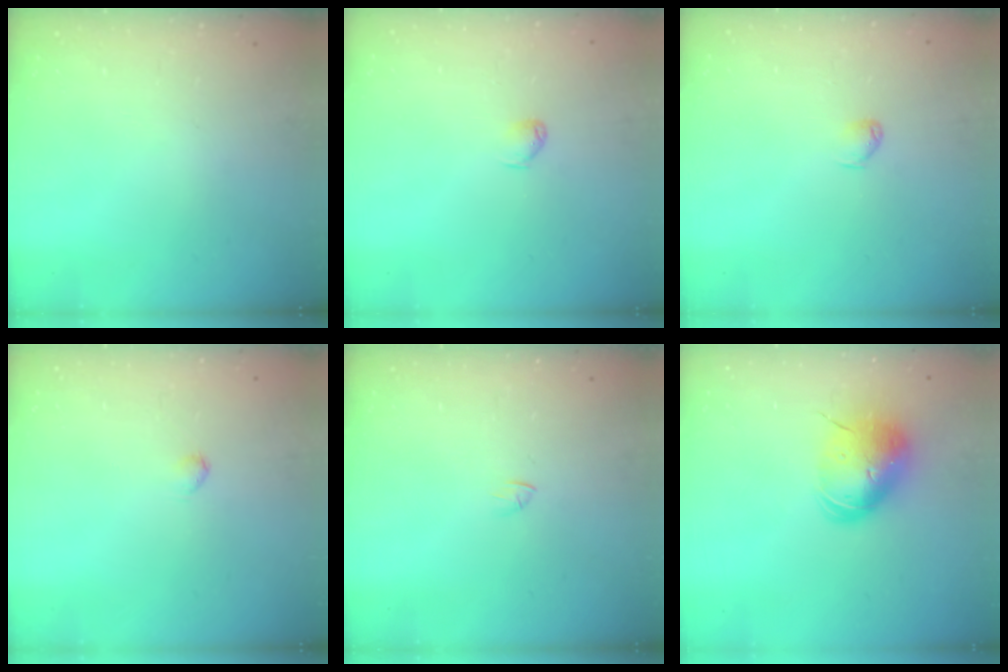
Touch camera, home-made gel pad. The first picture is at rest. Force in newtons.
{"total": 3.9, "press": 3.8, "slide": 0.5}
{"total": 3.9, "press": 3.8, "slide": 0.5}
{"total": 2.2, "press": 2.2, "slide": 0.4}
{"total": 1.2, "press": 1.1, "slide": 0.3}
{"total": 14.6, "press": 14.4, "slide": 2.5}